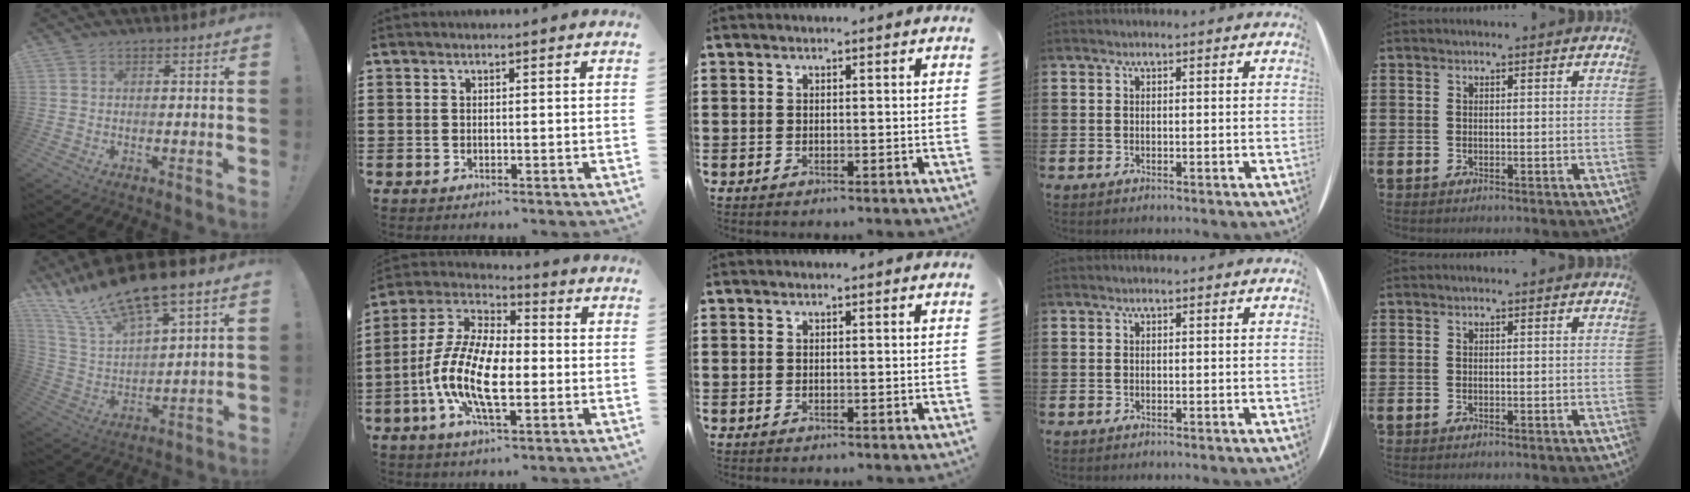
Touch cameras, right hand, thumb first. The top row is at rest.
{"thumb": {"total": 15.6, "force": [12.4, 4.3, 8.4], "torque": [-0.173, -0.089, 0.225]}, "index": {"total": 12.9, "force": [-3.5, 5.7, 11.1], "torque": [-0.262, -0.008, -0.072]}}